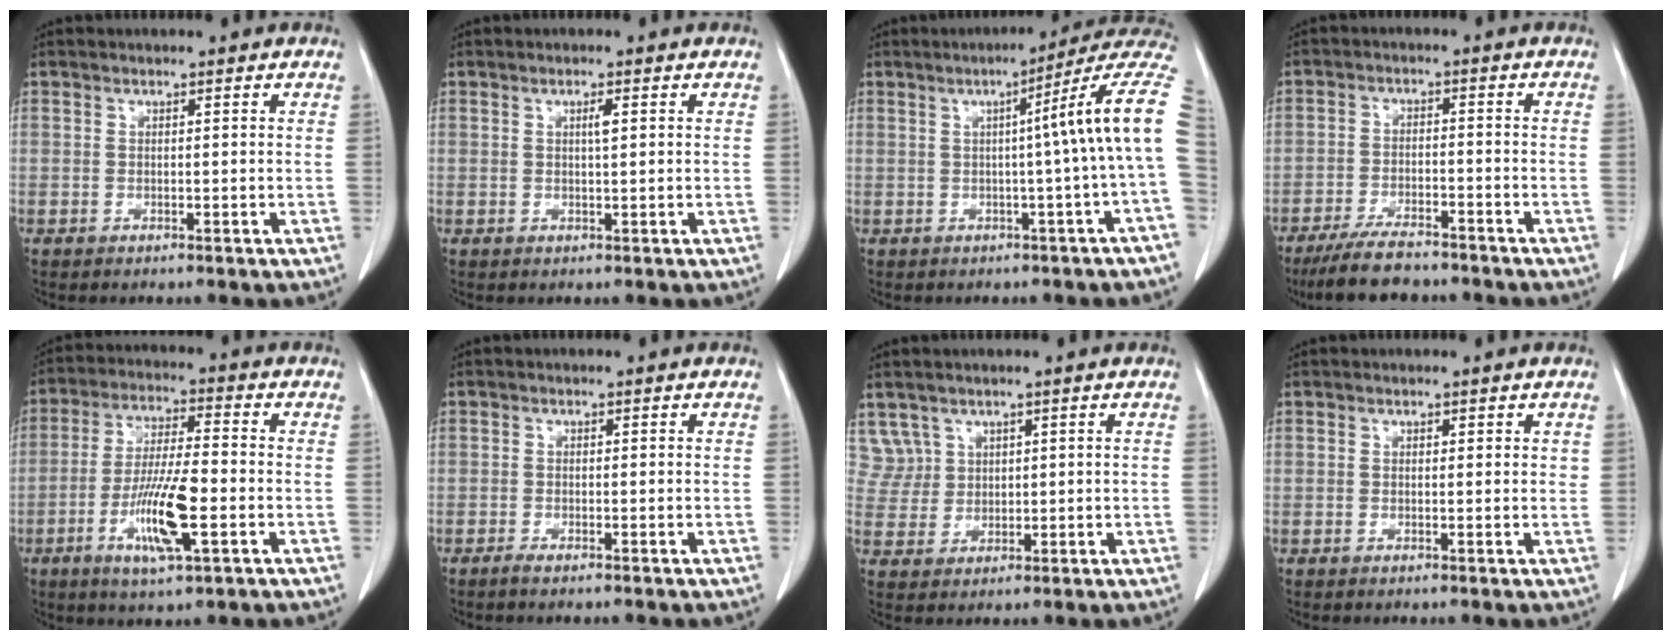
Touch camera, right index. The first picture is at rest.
{"total": 1.3, "force": [0.4, 0.1, 1.2], "torque": [-0.024, 0.001, 0.006]}
{"total": 11.2, "force": [0.9, -1.9, 11.1], "torque": [-0.124, 0.026, 0.002]}
{"total": 8.3, "force": [-7.1, 2.0, 3.8], "torque": [-0.068, -0.019, -0.122]}
{"total": 11.0, "force": [-3.5, 1.5, 10.3], "torque": [-0.196, -0.008, -0.063]}
{"total": 1.1, "force": [-0.9, -0.1, 0.7], "torque": [-0.016, -0.003, -0.017]}
{"total": 4.3, "force": [2.7, 3.3, -0.5], "torque": [0.025, 0.007, 0.058]}
{"total": 1.1, "force": [0.6, 0.6, 0.6], "torque": [0.000, 0.000, 0.005]}